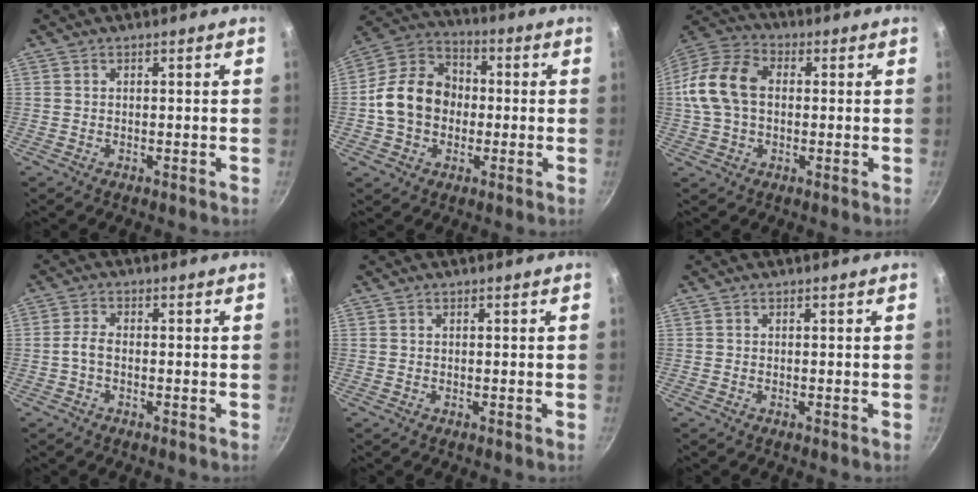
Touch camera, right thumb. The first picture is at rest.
{"total": 14.0, "force": [-1.1, 11.2, 8.2], "torque": [-0.108, 0.033, -0.037]}
{"total": 13.4, "force": [0.8, 9.4, 9.6], "torque": [-0.170, 0.030, -0.001]}
{"total": 2.5, "force": [-0.9, 1.2, 2.0], "torque": [-0.048, 0.015, -0.024]}
{"total": 0.0}
{"total": 0.0}